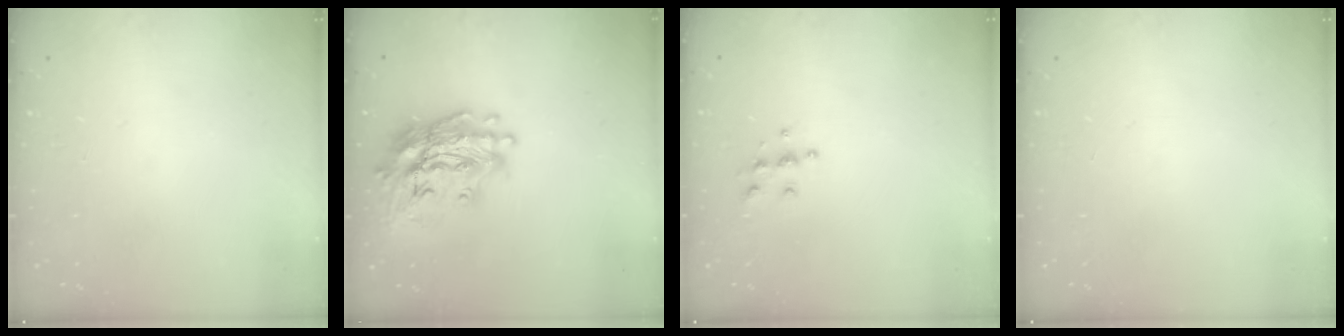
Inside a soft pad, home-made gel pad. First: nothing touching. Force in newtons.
{"total": 19.7, "press": 19.5, "slide": 2.7}
{"total": 5.5, "press": 5.5, "slide": 0.5}
{"total": 0.0}